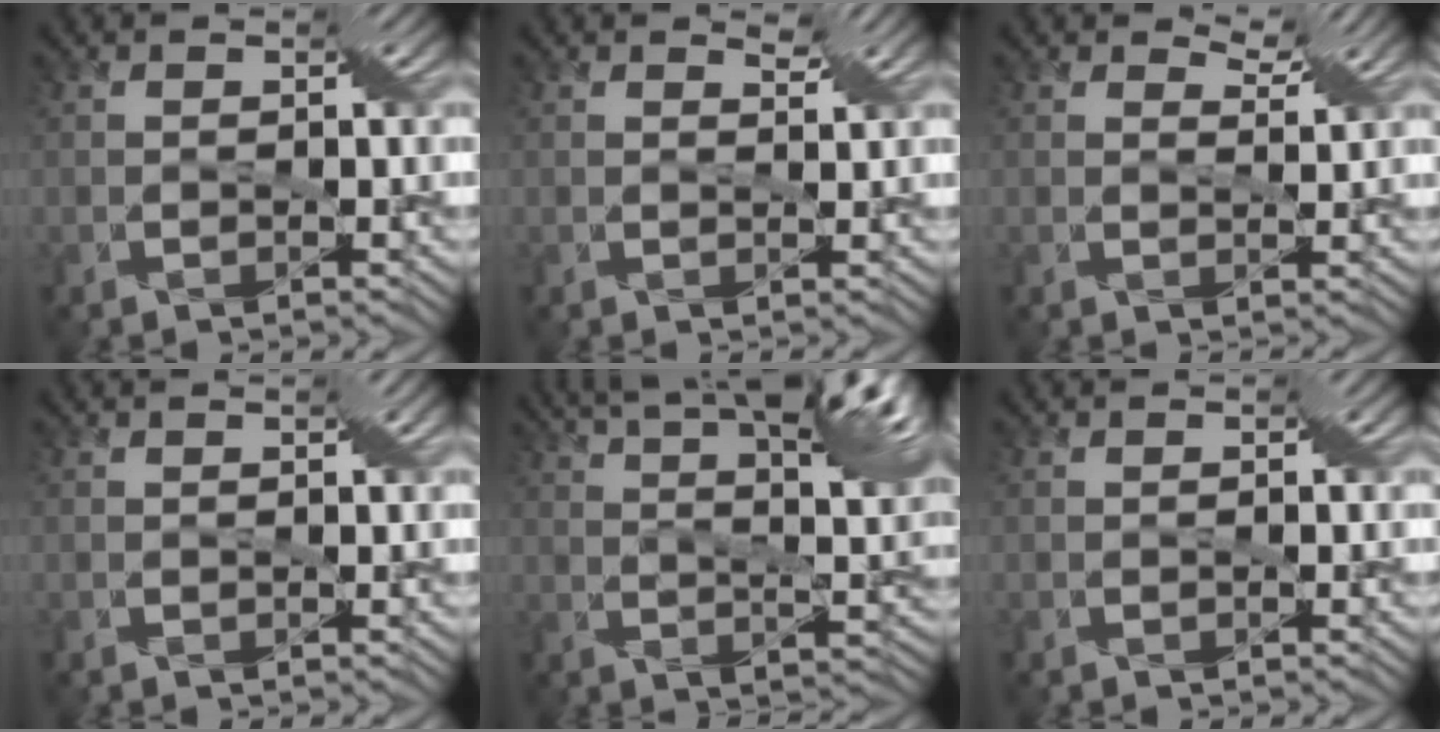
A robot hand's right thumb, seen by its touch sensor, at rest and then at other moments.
{"total": 1.2, "force": [1.1, -0.3, 0.2], "torque": [-0.018, 0.003, 0.022]}
{"total": 2.6, "force": [2.4, 0.3, 1.0], "torque": [-0.034, 0.001, 0.037]}
{"total": 0.6, "force": [0.4, -0.5, -0.2], "torque": [-0.012, -0.004, 0.012]}
{"total": 13.9, "force": [9.9, 2.4, 9.5], "torque": [-0.173, 0.014, 0.146]}
{"total": 0.0}